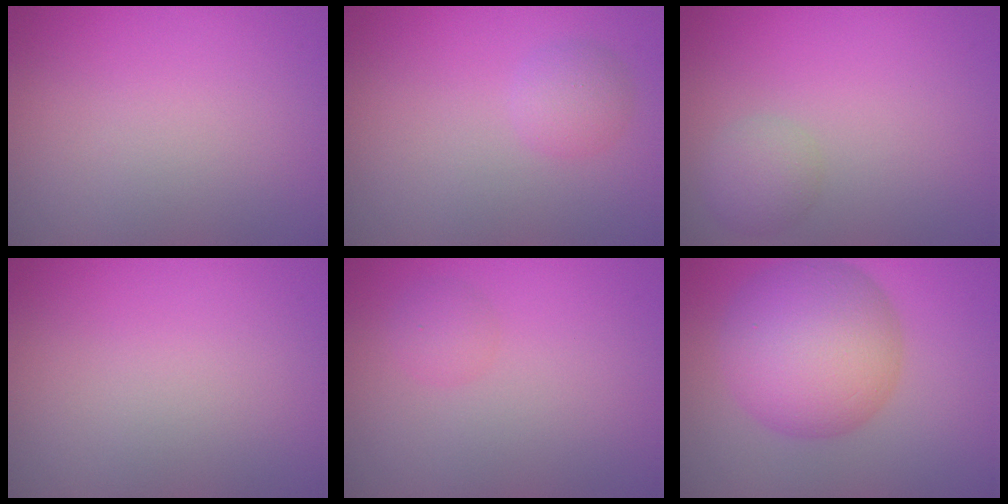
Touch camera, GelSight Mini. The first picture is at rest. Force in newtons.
{"total": 1.8, "press": 1.8, "slide": 0.1}
{"total": 1.9, "press": 1.9, "slide": 0.1}
{"total": 0.0}
{"total": 1.4, "press": 1.3, "slide": 0.2}
{"total": 9.7, "press": 9.7, "slide": 0.1}